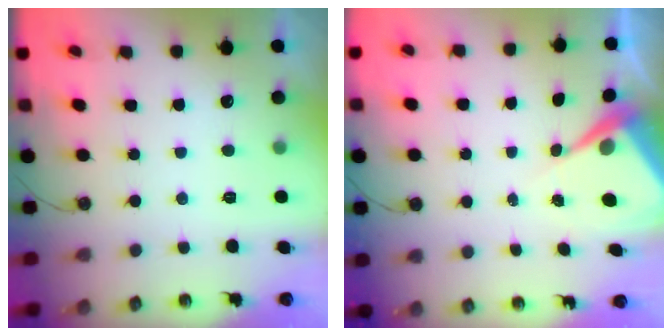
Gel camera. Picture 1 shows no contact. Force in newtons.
{"total": 7.0, "press": 7.0, "slide": 0.5}